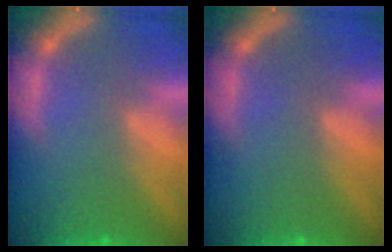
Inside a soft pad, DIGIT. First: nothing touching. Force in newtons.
{"total": 0.0}